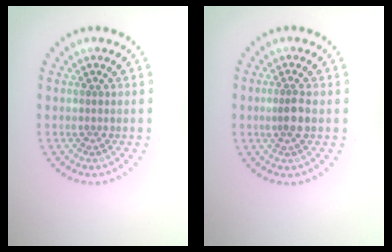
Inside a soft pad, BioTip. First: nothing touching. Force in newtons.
{"total": 2.0, "press": 1.7, "slide": 0.9}